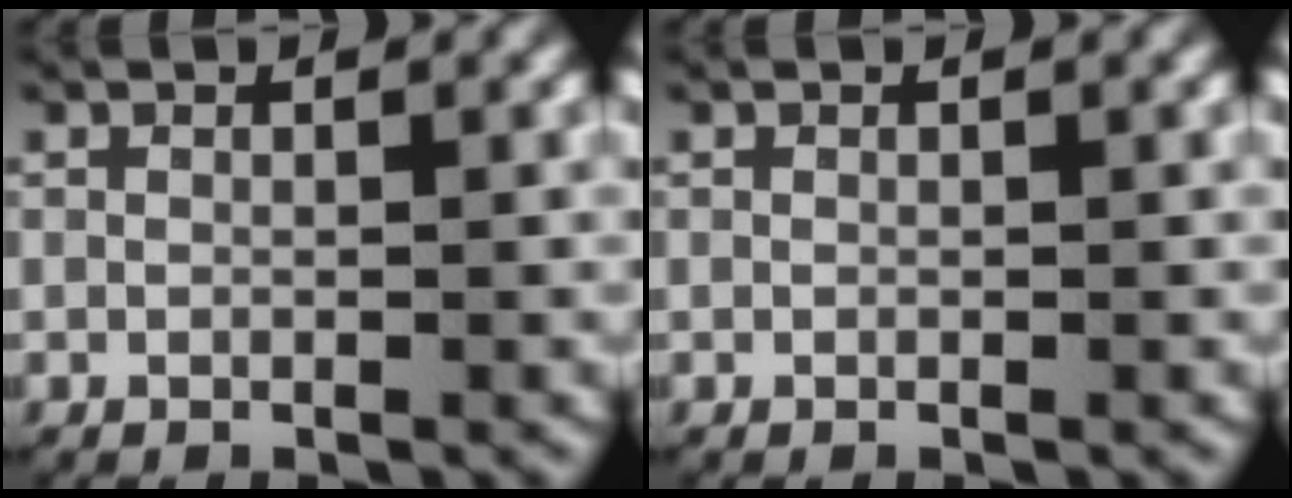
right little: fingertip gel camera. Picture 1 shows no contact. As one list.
[{"total": 0.0}]